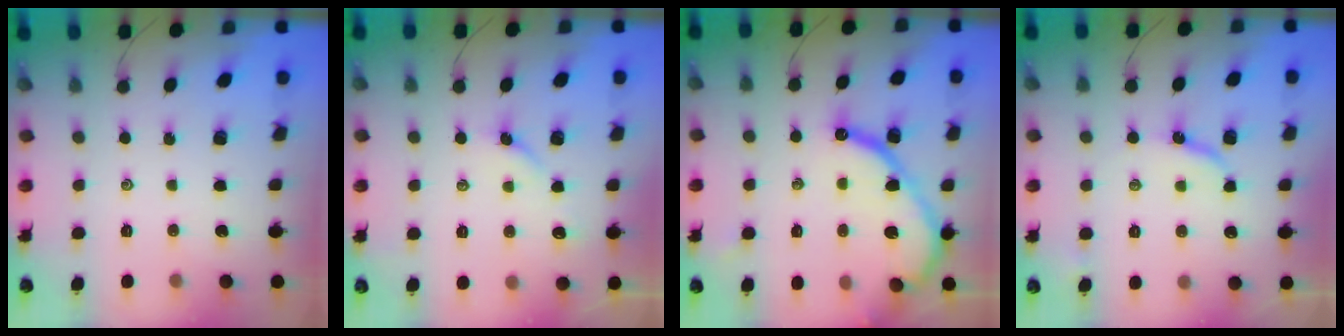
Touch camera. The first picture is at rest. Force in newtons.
{"total": 3.9, "press": 3.9, "slide": 0.5}
{"total": 14.6, "press": 14.6, "slide": 1.4}
{"total": 6.4, "press": 6.4, "slide": 0.6}